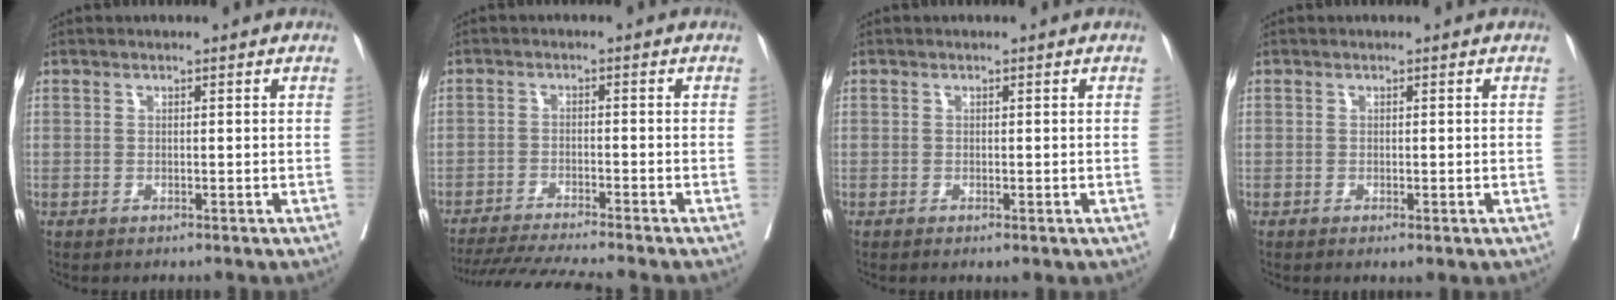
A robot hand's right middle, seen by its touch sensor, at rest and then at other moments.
{"total": 10.1, "force": [-9.2, -1.2, 4.0], "torque": [-0.052, -0.017, -0.151]}
{"total": 1.1, "force": [-0.7, 0.4, 0.8], "torque": [-0.010, -0.003, -0.006]}
{"total": 1.4, "force": [-0.8, 0.4, 1.1], "torque": [-0.014, -0.004, -0.007]}